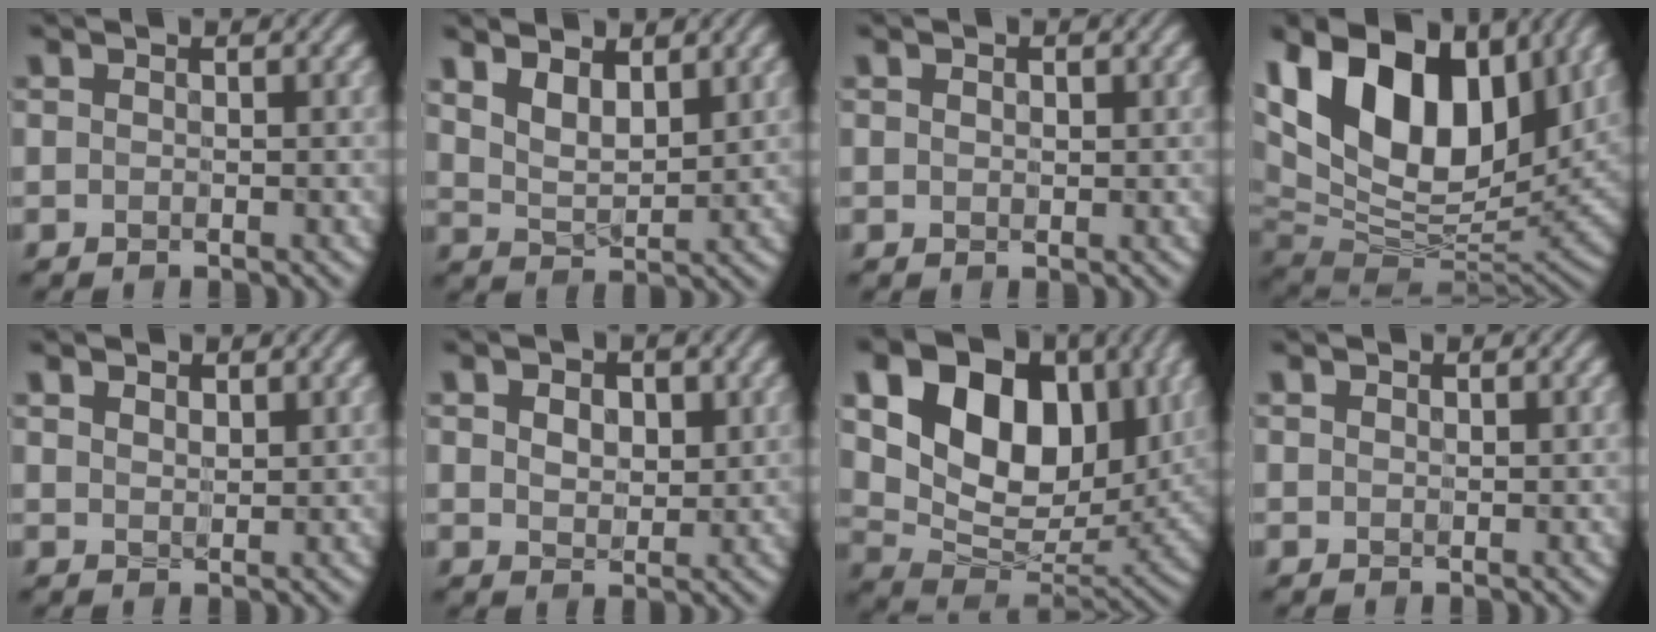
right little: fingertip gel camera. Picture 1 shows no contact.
{"total": 4.5, "force": [2.5, 2.3, 3.0], "torque": [-0.057, 0.007, 0.029]}
{"total": 0.9, "force": [0.3, 0.7, 0.5], "torque": [-0.008, 0.004, 0.003]}
{"total": 17.4, "force": [6.4, 10.6, 12.2], "torque": [-0.249, 0.039, 0.108]}
{"total": 2.3, "force": [1.5, 1.3, 1.2], "torque": [-0.027, 0.004, 0.022]}
{"total": 3.7, "force": [1.1, 2.6, 2.4], "torque": [-0.040, 0.010, 0.005]}
{"total": 15.3, "force": [5.3, 10.2, 10.1], "torque": [-0.178, 0.016, 0.089]}
{"total": 0.6, "force": [0.4, 0.4, 0.2], "torque": [-0.006, 0.003, 0.007]}